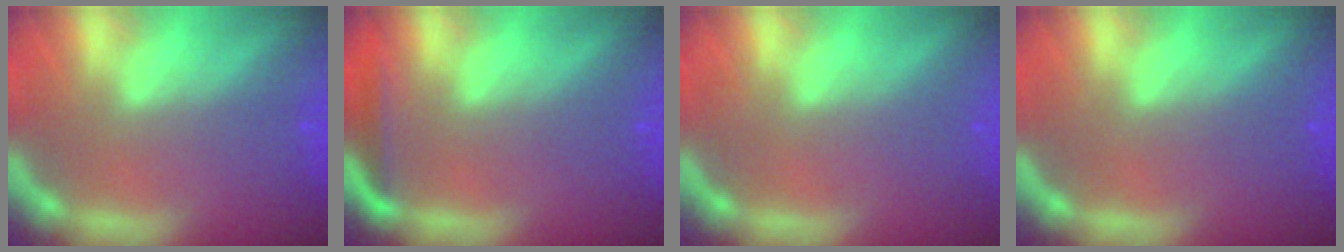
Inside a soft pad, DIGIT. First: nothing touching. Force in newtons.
{"total": 1.9}
{"total": 0.0}
{"total": 0.0}